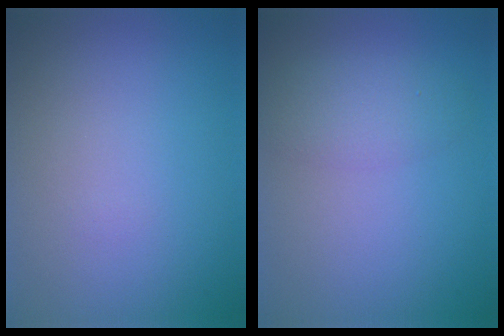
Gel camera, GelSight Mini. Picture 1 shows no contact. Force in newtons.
{"total": 2.6, "press": 2.6, "slide": 0.2}